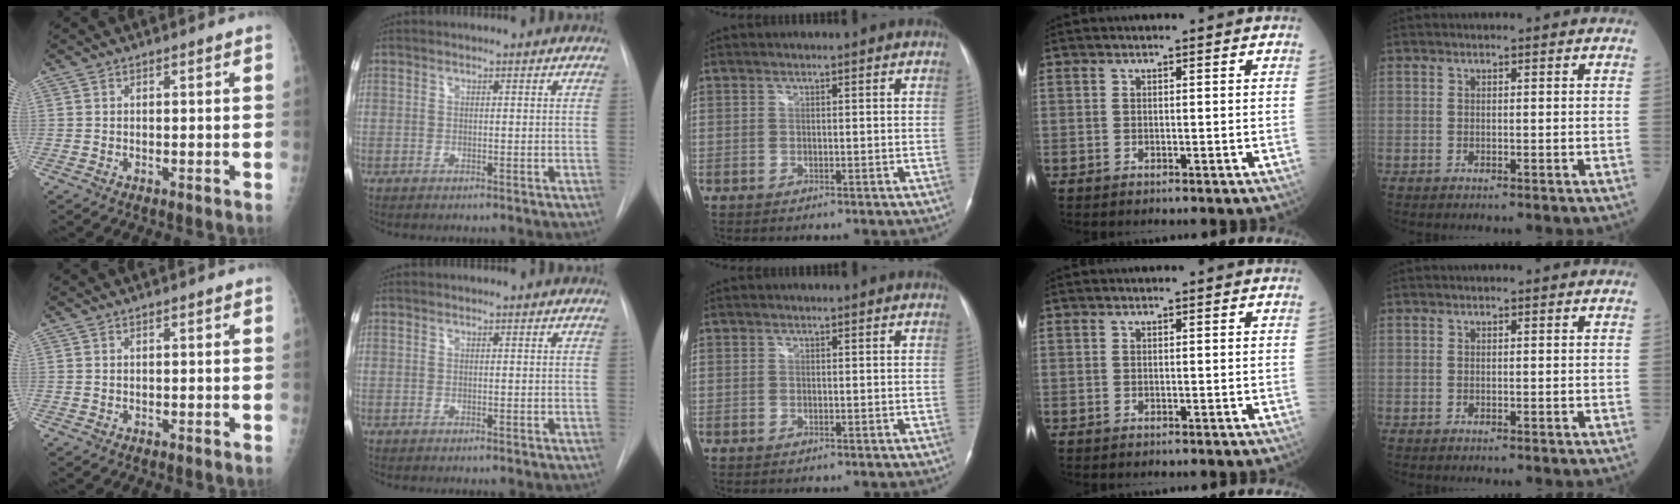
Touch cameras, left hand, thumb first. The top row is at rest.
{}